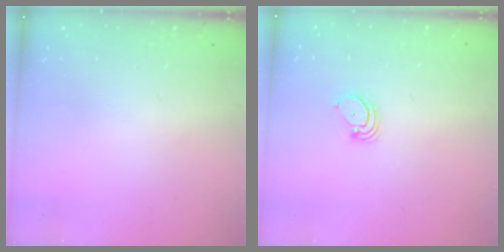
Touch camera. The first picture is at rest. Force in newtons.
{"total": 2.0, "press": 2.0, "slide": 0.1}